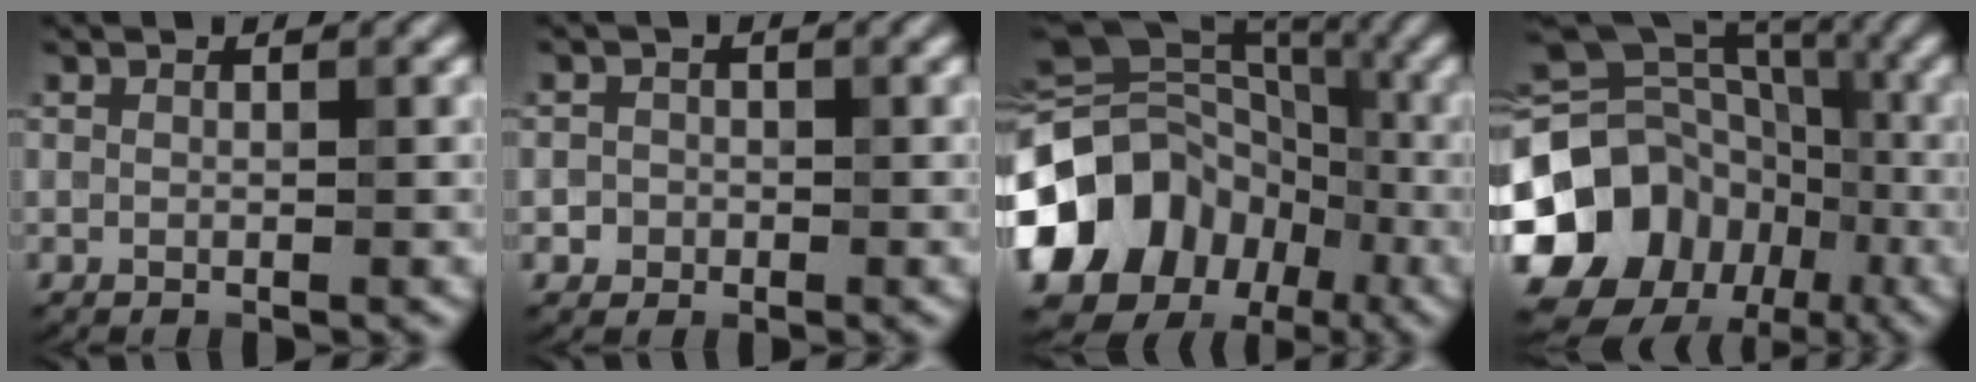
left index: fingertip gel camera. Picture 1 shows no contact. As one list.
[{"total": 1.3, "force": [-0.4, 1.2, 0.1], "torque": [0.019, 0.000, -0.010]}, {"total": 15.2, "force": [-4.2, 12.5, 7.5], "torque": [-0.169, 0.015, -0.093]}, {"total": 20.5, "force": [-7.1, 17.7, 7.4], "torque": [-0.155, -0.016, -0.135]}]